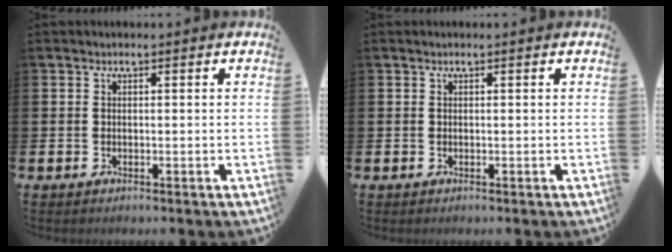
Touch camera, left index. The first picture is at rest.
{"total": 0.0}